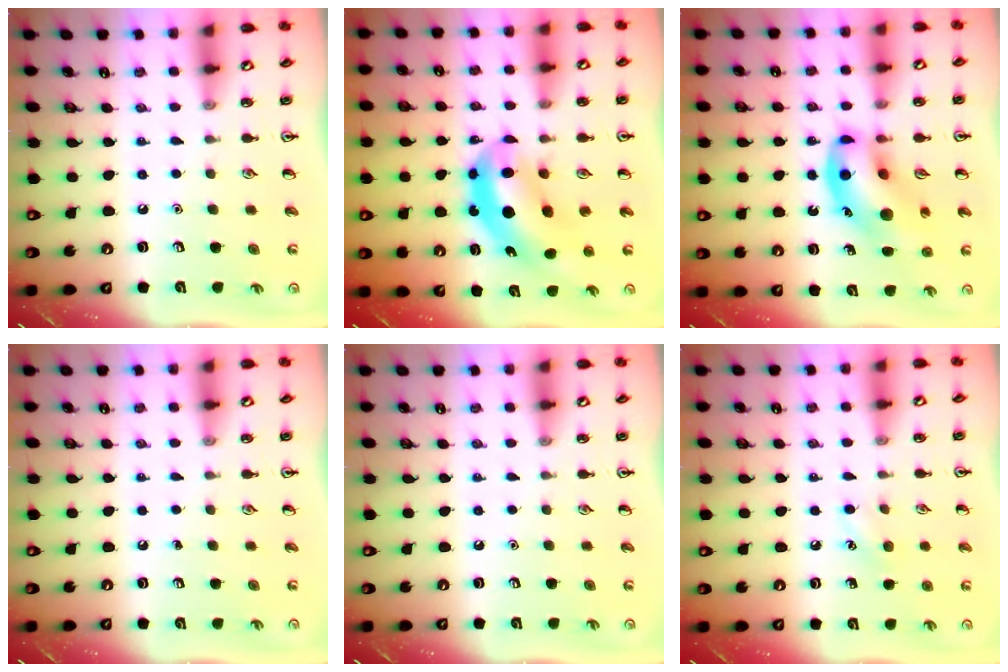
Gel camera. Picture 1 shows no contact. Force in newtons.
{"total": 10.4, "press": 10.0, "slide": 3.0}
{"total": 15.5, "press": 15.1, "slide": 3.5}
{"total": 0.0}
{"total": 0.0}
{"total": 6.4, "press": 6.2, "slide": 1.5}